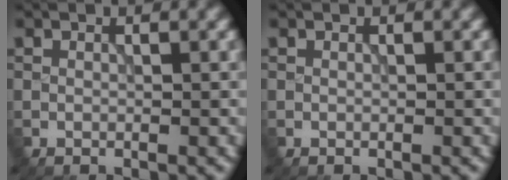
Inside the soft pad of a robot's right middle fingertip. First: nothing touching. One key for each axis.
{"total": 0.0}